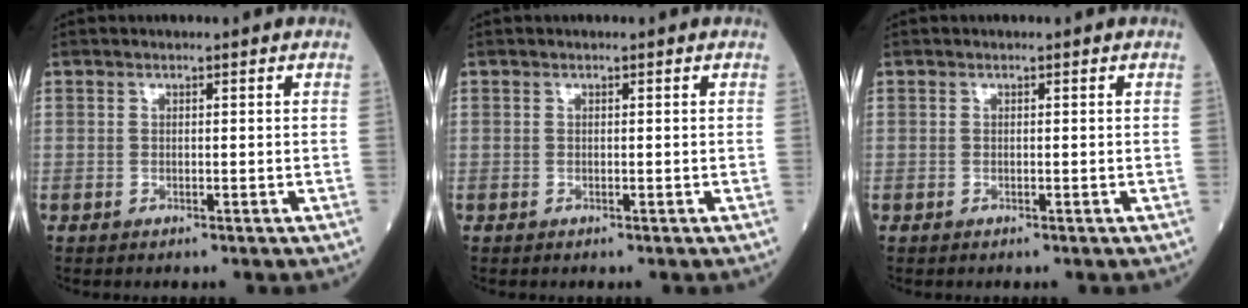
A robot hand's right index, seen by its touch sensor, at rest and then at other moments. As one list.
[{"total": 0.0}, {"total": 0.0}]